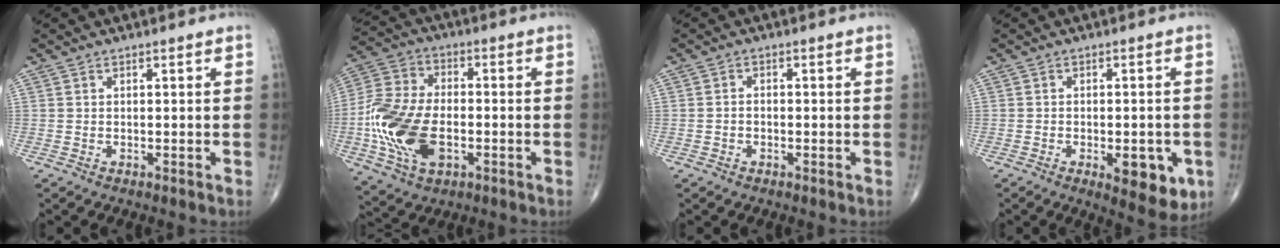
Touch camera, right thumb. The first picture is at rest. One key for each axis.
{"total": 17.2, "fx": -3.6, "fy": 10.3, "fz": 13.3, "tx": -0.270, "ty": 0.011, "tz": -0.067}
{"total": 1.2, "fx": -0.5, "fy": 0.9, "fz": 0.7, "tx": -0.009, "ty": 0.006, "tz": -0.008}
{"total": 9.0, "fx": -3.0, "fy": 3.7, "fz": 7.5, "tx": -0.077, "ty": -0.003, "tz": -0.031}